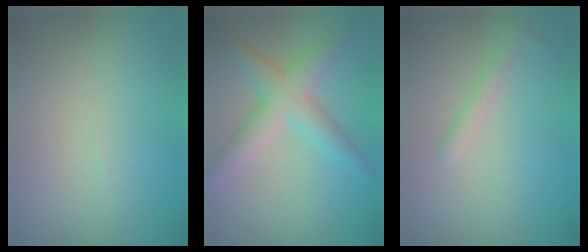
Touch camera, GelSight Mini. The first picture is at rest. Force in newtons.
{"total": 4.2, "press": 4.2, "slide": 0.2}
{"total": 1.1, "press": 1.1, "slide": 0.1}